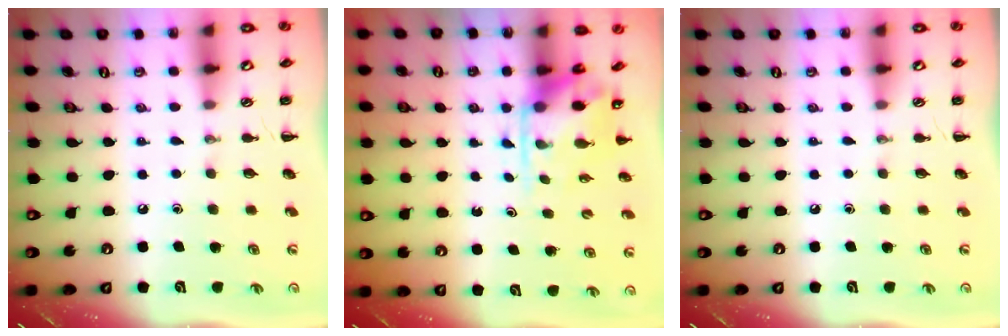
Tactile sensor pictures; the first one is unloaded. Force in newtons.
{"total": 3.5, "press": 3.4, "slide": 0.6}
{"total": 0.0}